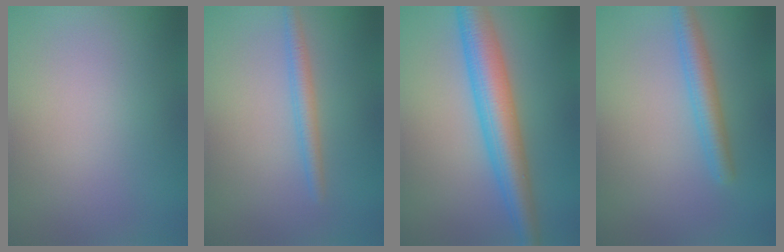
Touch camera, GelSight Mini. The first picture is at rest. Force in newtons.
{"total": 1.8, "press": 1.8, "slide": 0.2}
{"total": 6.3, "press": 6.3, "slide": 0.1}
{"total": 2.7, "press": 2.7, "slide": 0.1}